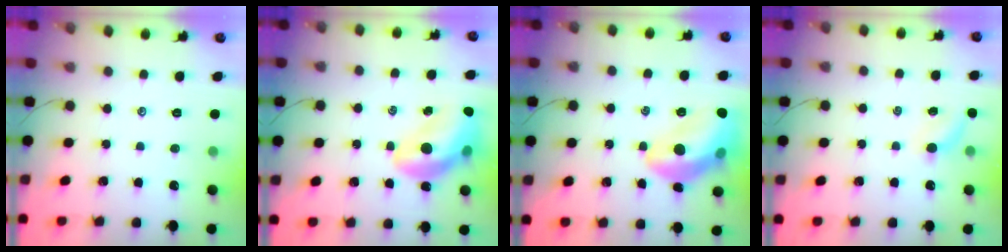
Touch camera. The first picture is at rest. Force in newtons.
{"total": 14.1, "press": 13.6, "slide": 3.8}
{"total": 15.7, "press": 15.6, "slide": 1.9}
{"total": 5.3, "press": 5.2, "slide": 1.1}